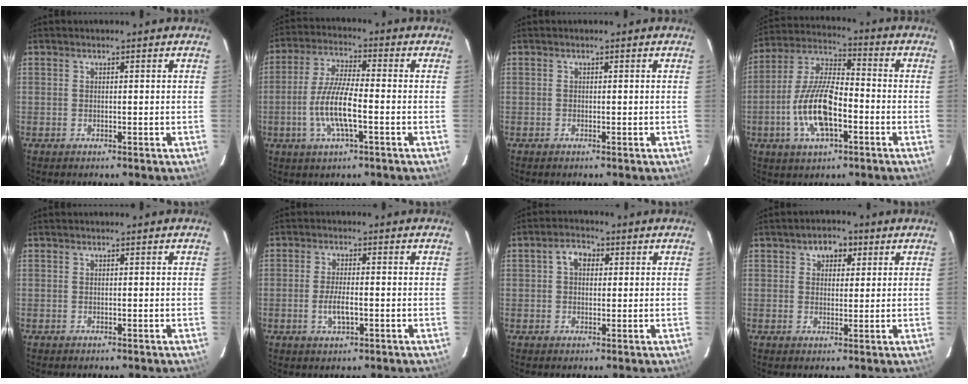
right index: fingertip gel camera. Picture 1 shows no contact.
{"total": 9.6, "force": [-2.8, 2.0, 9.0], "torque": [-0.184, -0.003, -0.056]}
{"total": 0.0}
{"total": 13.7, "force": [-4.5, 5.3, 11.8], "torque": [-0.249, 0.000, -0.087]}
{"total": 0.0}
{"total": 4.2, "force": [-1.3, 1.4, 3.7], "torque": [-0.076, -0.006, -0.022]}
{"total": 3.7, "force": [0.9, 2.8, 2.3], "torque": [-0.041, 0.016, 0.014]}
{"total": 4.3, "force": [1.9, 3.2, 2.2], "torque": [-0.027, 0.012, 0.028]}